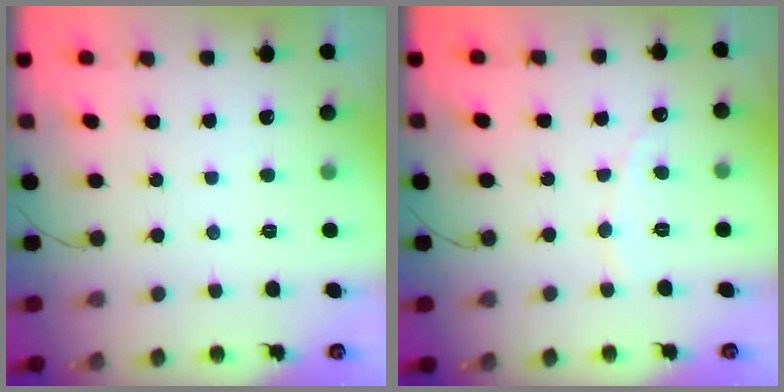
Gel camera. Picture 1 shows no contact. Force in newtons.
{"total": 2.5, "press": 2.5, "slide": 0.1}